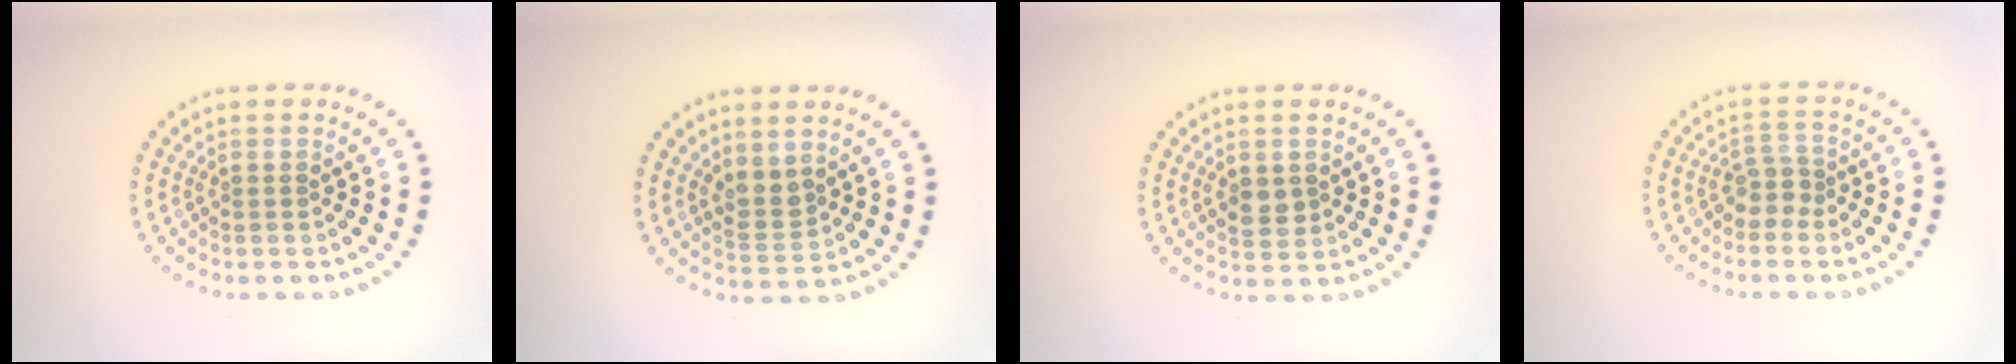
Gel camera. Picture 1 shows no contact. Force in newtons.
{"total": 2.1, "press": 1.8, "slide": 1.1}
{"total": 1.8, "press": 1.8, "slide": 0.1}
{"total": 2.0, "press": 1.5, "slide": 1.4}